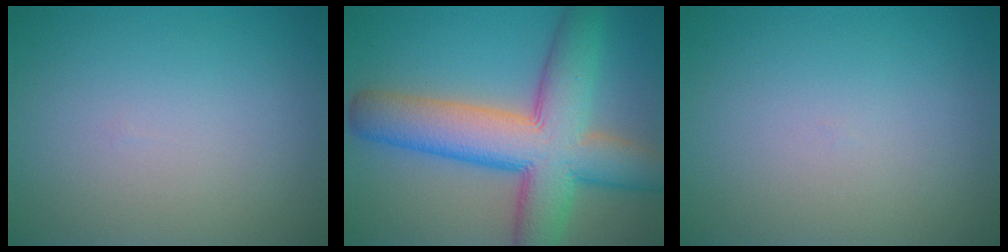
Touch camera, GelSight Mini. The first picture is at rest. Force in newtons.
{"total": 11.3, "press": 11.2, "slide": 0.5}
{"total": 0.0}